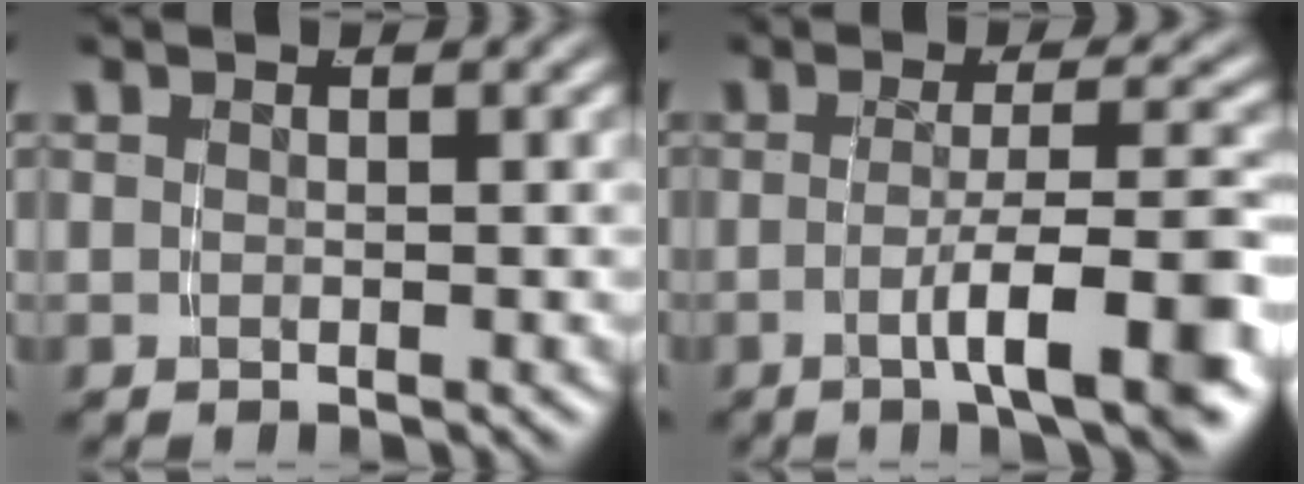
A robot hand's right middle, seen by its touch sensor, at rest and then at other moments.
{"total": 7.4, "force": [-3.0, 0.9, 6.6], "torque": [-0.096, -0.007, -0.045]}